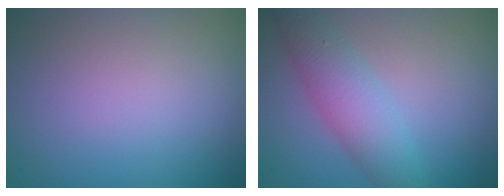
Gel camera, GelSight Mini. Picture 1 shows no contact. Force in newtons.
{"total": 4.2, "press": 4.2, "slide": 0.1}